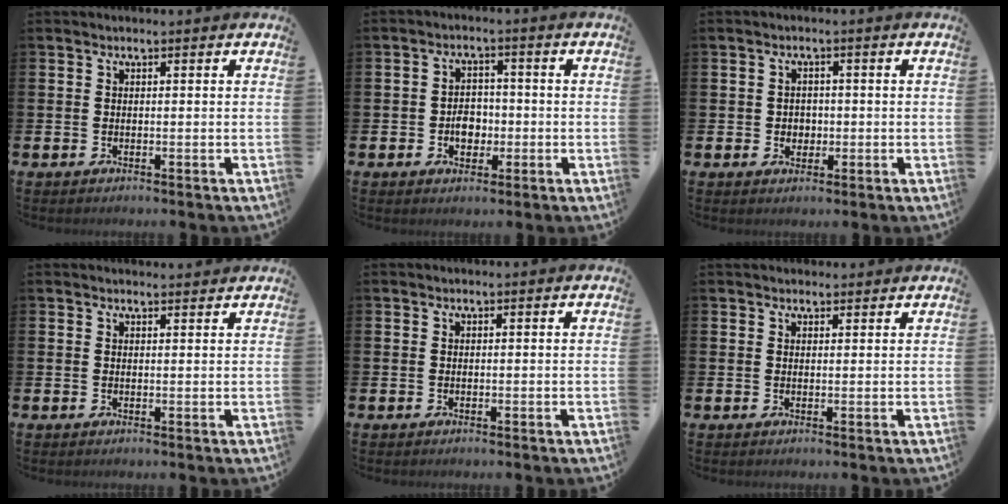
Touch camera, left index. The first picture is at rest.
{"total": 3.5, "force": [-0.8, 2.7, 2.1], "torque": [-0.024, -0.002, -0.022]}
{"total": 2.0, "force": [0.0, 2.0, 0.5], "torque": [-0.003, 0.004, -0.006]}
{"total": 1.3, "force": [1.3, 0.1, 0.0], "torque": [0.009, -0.006, 0.022]}
{"total": 0.0}
{"total": 1.5, "force": [1.4, 0.6, 0.0], "torque": [0.008, 0.000, 0.024]}